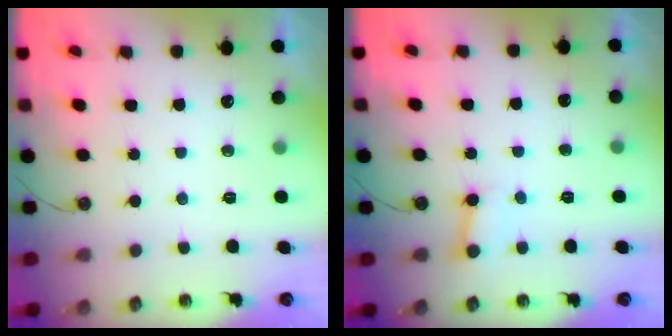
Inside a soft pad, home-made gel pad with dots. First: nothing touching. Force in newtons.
{"total": 2.8, "press": 2.8, "slide": 0.5}